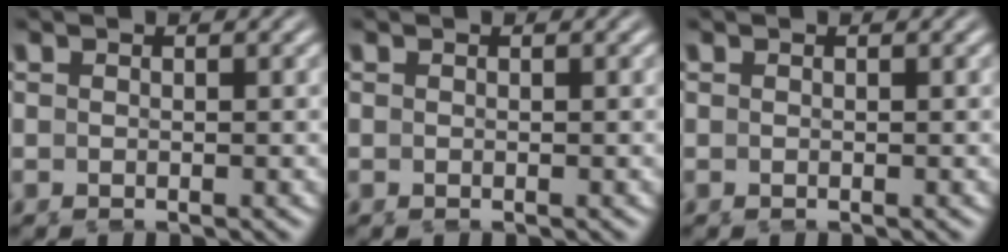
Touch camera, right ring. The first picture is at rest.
{"total": 0.0}
{"total": 0.0}